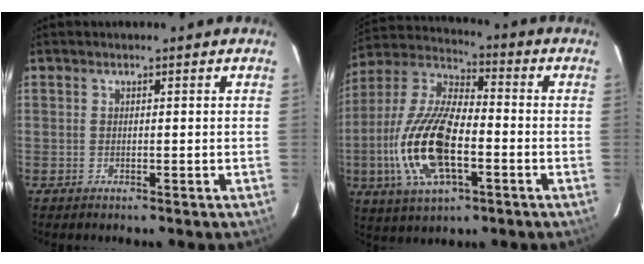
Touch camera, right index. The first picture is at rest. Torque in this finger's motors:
{"motor_torque": [2.14, 0.00, 1.06, 0.13]}